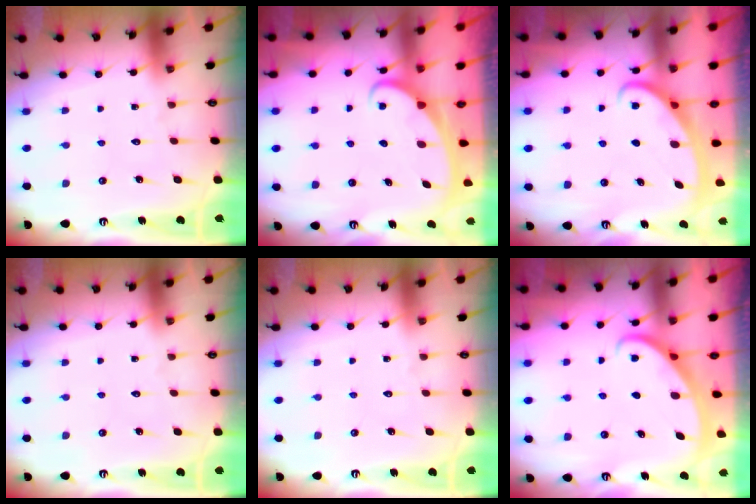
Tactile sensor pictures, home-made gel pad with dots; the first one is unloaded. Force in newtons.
{"total": 2.6, "press": 2.6, "slide": 0.3}
{"total": 2.8, "press": 2.8, "slide": 0.4}
{"total": 0.0}
{"total": 0.0}
{"total": 3.0, "press": 3.0, "slide": 0.1}